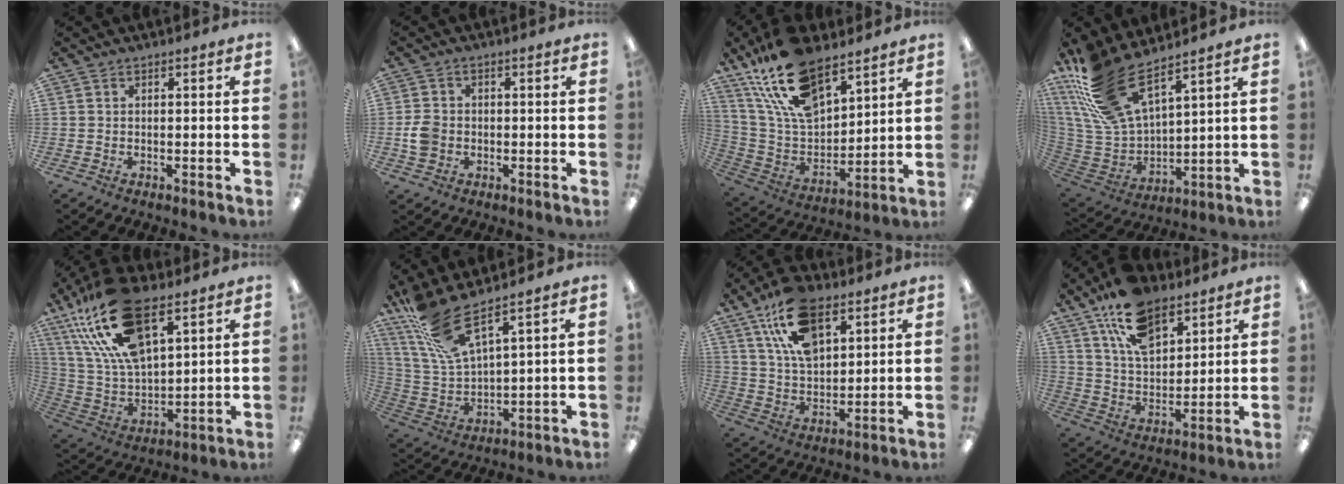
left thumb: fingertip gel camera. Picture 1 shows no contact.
{"total": 4.9, "force": [-0.7, 4.0, 2.6], "torque": [-0.043, 0.004, -0.012]}
{"total": 21.6, "force": [14.6, 10.1, 12.4], "torque": [-0.249, -0.068, 0.264]}
{"total": 19.2, "force": [13.6, 7.7, 11.2], "torque": [-0.261, -0.077, 0.251]}
{"total": 24.4, "force": [14.1, 11.3, 16.3], "torque": [-0.350, -0.057, 0.248]}
{"total": 20.0, "force": [15.4, 5.0, 11.7], "torque": [-0.265, -0.113, 0.270]}
{"total": 17.0, "force": [9.9, 9.0, 10.5], "torque": [-0.187, -0.024, 0.180]}
{"total": 16.2, "force": [10.5, 8.7, 8.8], "torque": [-0.155, -0.041, 0.193]}